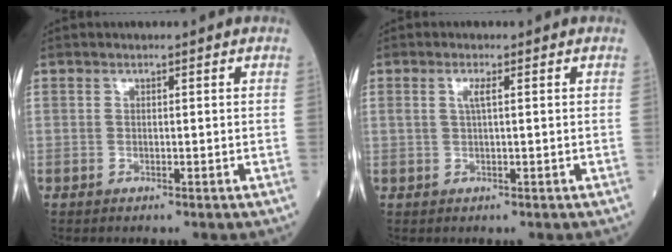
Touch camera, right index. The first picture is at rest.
{"total": 1.7, "force": [0.5, 0.1, 1.6], "torque": [-0.038, 0.003, 0.009]}